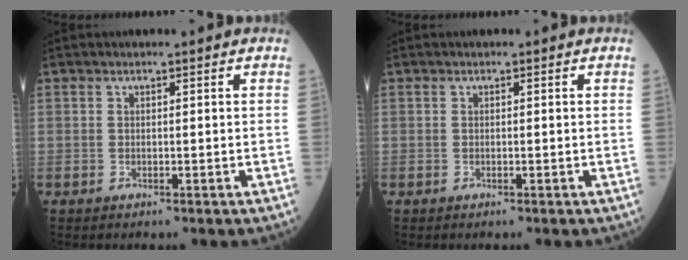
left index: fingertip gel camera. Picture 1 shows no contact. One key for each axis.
{"total": 0.0}